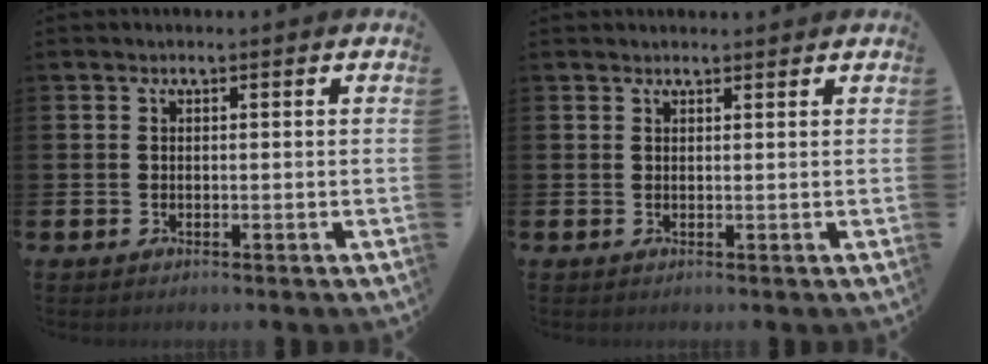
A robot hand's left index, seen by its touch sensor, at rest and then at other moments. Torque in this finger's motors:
{"motor_torque": [0.22, -0.44, 0.29, 0.04]}